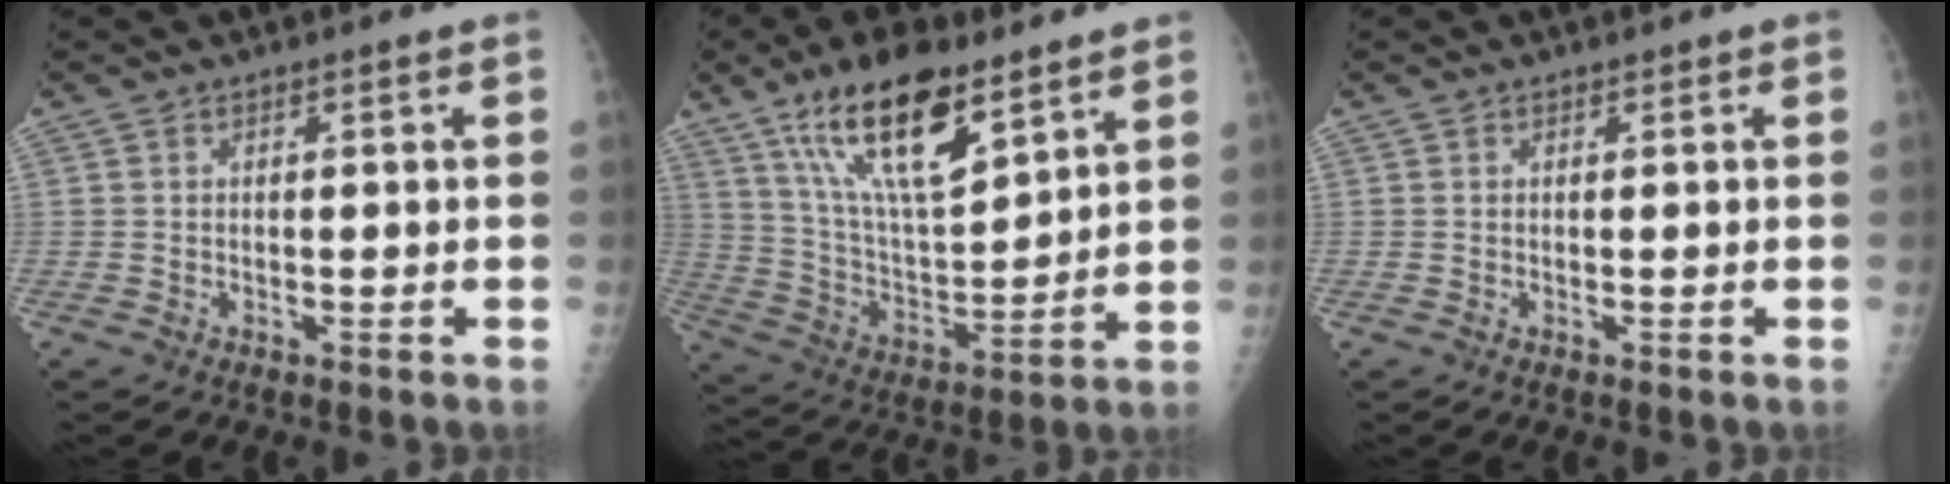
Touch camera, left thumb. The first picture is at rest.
{"total": 18.6, "force": [11.4, 7.2, 12.8], "torque": [-0.196, -0.053, 0.213]}
{"total": 0.0}